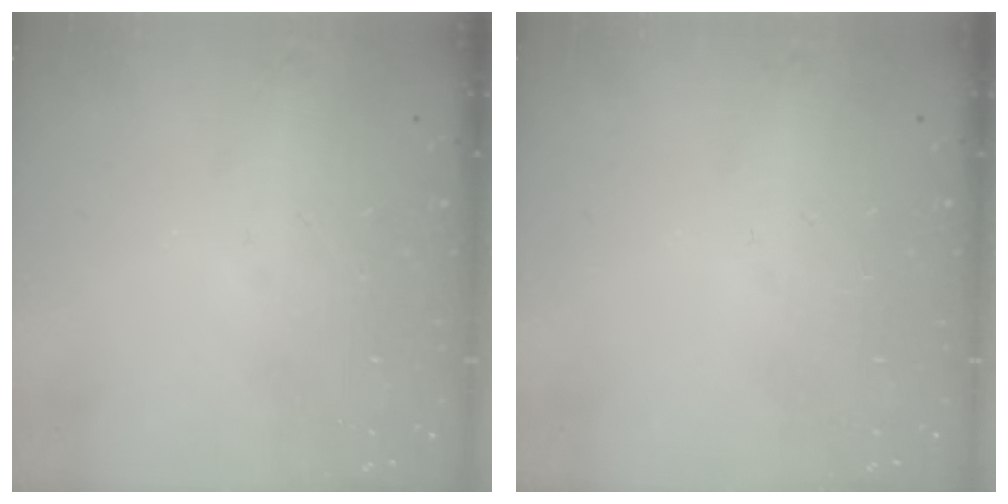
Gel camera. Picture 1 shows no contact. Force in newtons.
{"total": 0.0}